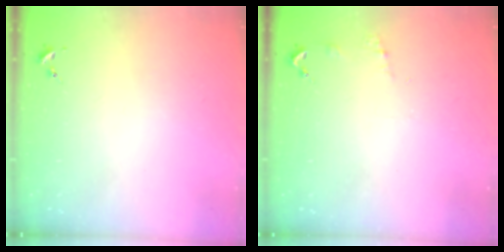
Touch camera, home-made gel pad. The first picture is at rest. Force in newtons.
{"total": 5.4, "press": 5.3, "slide": 0.8}